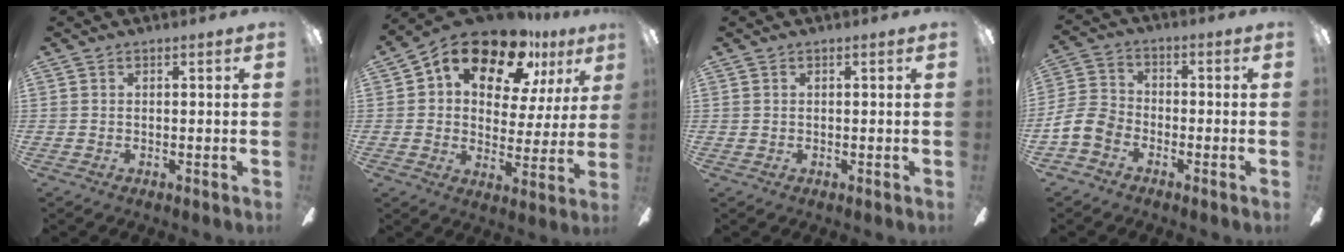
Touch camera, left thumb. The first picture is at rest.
{"total": 17.3, "force": [11.2, 9.3, 9.3], "torque": [-0.158, -0.061, 0.195]}
{"total": 0.0}
{"total": 8.2, "force": [-4.4, 5.6, 4.0], "torque": [-0.098, 0.026, -0.086]}